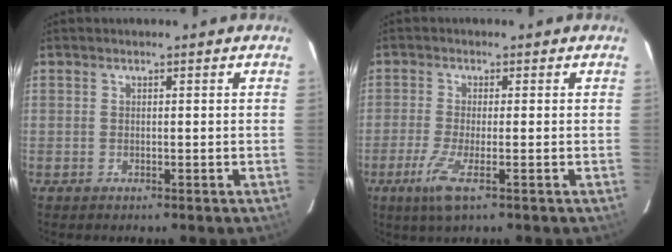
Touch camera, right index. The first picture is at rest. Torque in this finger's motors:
{"motor_torque": [0.26, -0.11, 0.12, 0.07]}